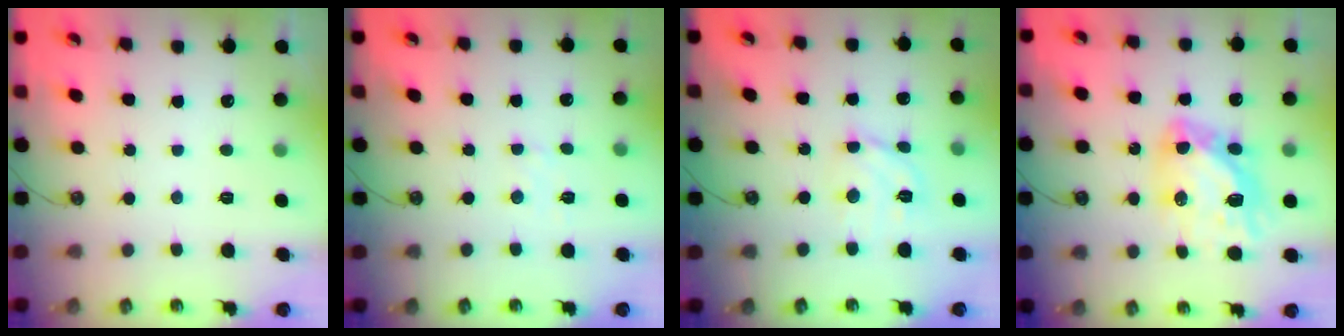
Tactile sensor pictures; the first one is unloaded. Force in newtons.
{"total": 2.8, "press": 2.8, "slide": 0.4}
{"total": 10.0, "press": 10.0, "slide": 1.1}
{"total": 13.8, "press": 13.8, "slide": 1.5}